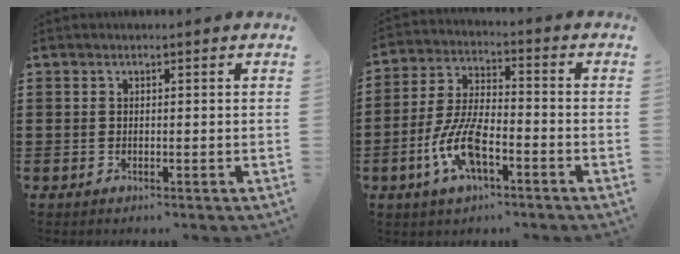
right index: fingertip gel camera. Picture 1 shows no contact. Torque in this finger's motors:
{"motor_torque": [2.14, 0.00, 1.05, 0.14]}